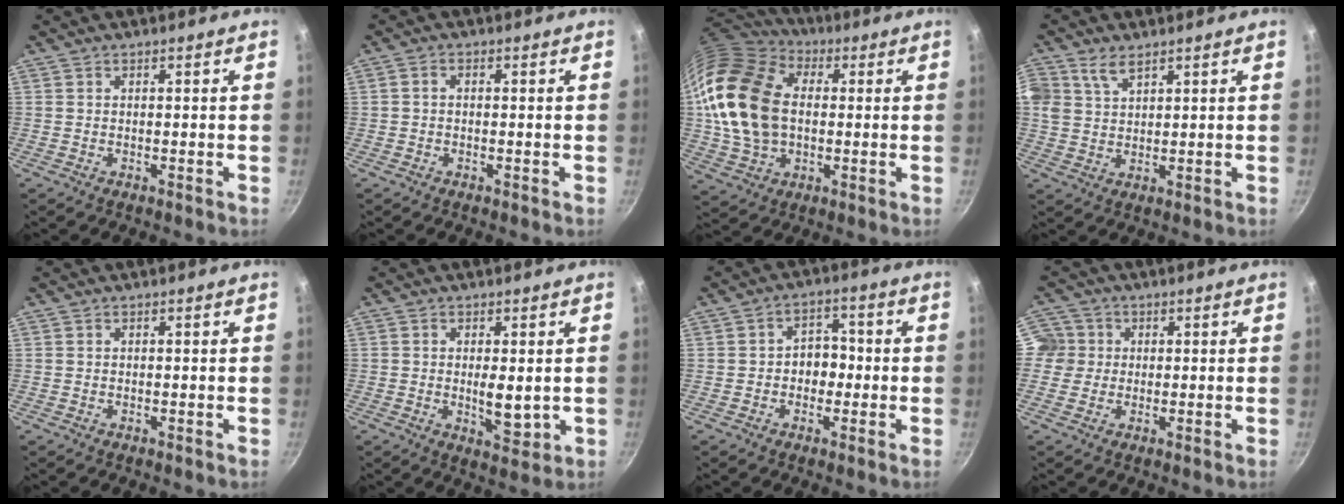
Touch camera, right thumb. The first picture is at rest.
{"total": 1.3, "force": [-0.2, 0.9, 0.9], "torque": [-0.021, 0.008, -0.006]}
{"total": 21.2, "force": [1.6, 14.9, 15.0], "torque": [-0.271, 0.022, 0.028]}
{"total": 5.4, "force": [3.2, 3.1, 3.0], "torque": [-0.056, -0.002, 0.065]}
{"total": 0.0}
{"total": 5.5, "force": [-0.2, 2.1, 5.1], "torque": [-0.092, -0.004, -0.002]}
{"total": 4.8, "force": [-0.8, 3.8, 2.8], "torque": [0.000, 0.015, -0.017]}
{"total": 4.7, "force": [0.3, 4.6, 0.8], "torque": [0.020, 0.005, -0.009]}